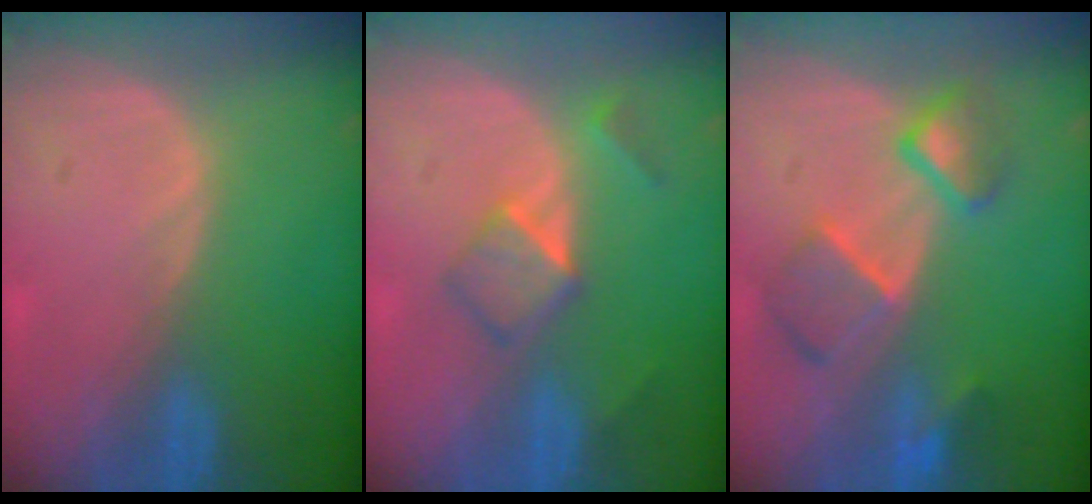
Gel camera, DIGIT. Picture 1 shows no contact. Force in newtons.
{"total": 5.3, "press": 4.5, "slide": 2.7}
{"total": 7.3, "press": 6.8, "slide": 2.4}